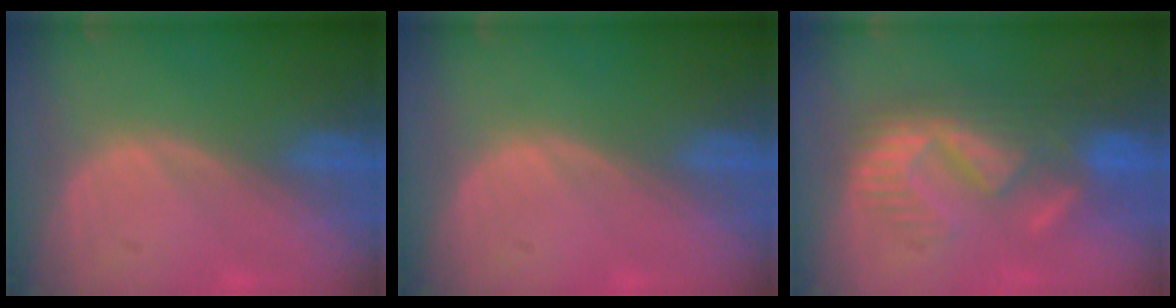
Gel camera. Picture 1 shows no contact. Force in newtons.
{"total": 0.0}
{"total": 9.2, "press": 8.9, "slide": 2.3}